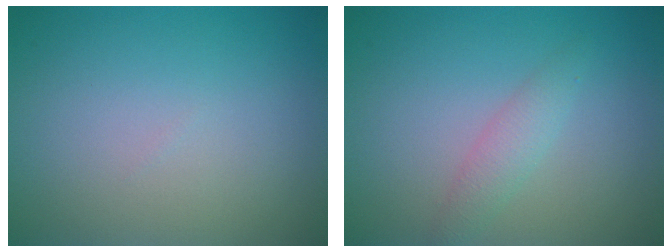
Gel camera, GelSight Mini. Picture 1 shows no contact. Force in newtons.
{"total": 1.7, "press": 1.7, "slide": 0.1}